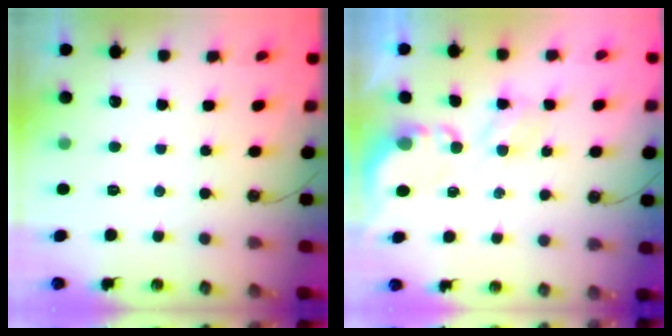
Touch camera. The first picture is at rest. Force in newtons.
{"total": 4.0, "press": 4.0, "slide": 0.1}